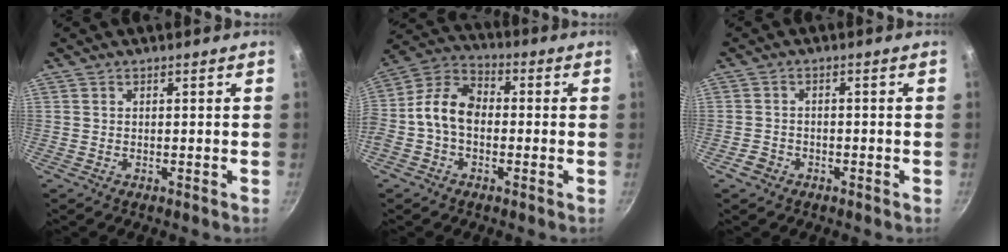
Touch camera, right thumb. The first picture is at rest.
{"total": 10.3, "force": [-1.2, 7.1, 7.3], "torque": [-0.121, 0.039, -0.045]}
{"total": 2.5, "force": [-1.6, 1.8, 0.6], "torque": [-0.010, 0.021, -0.026]}